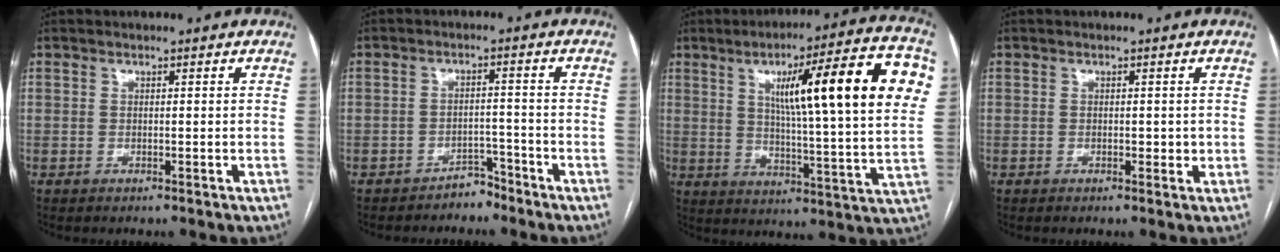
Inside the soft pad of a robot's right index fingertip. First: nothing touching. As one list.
[{"total": 3.1, "force": [-2.7, 1.4, 0.3], "torque": [0.000, 0.006, -0.043]}, {"total": 22.8, "force": [6.9, 1.5, 21.7], "torque": [-0.293, 0.022, 0.092]}, {"total": 1.6, "force": [-0.1, 1.0, 1.2], "torque": [-0.012, 0.001, -0.002]}]